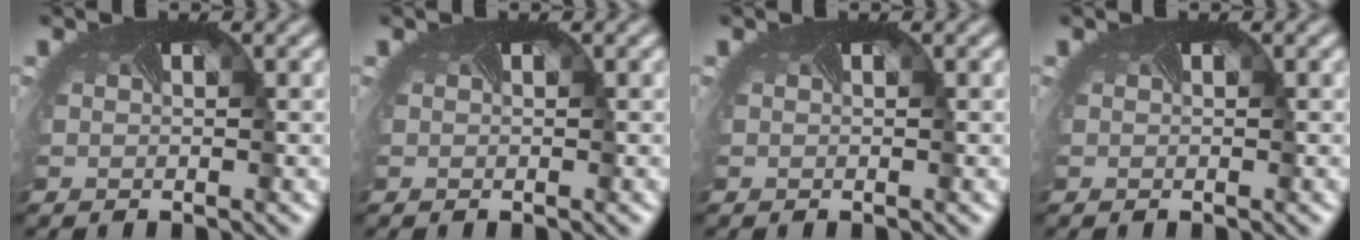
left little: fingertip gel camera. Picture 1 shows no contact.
{"total": 0.0}
{"total": 0.0}
{"total": 0.0}